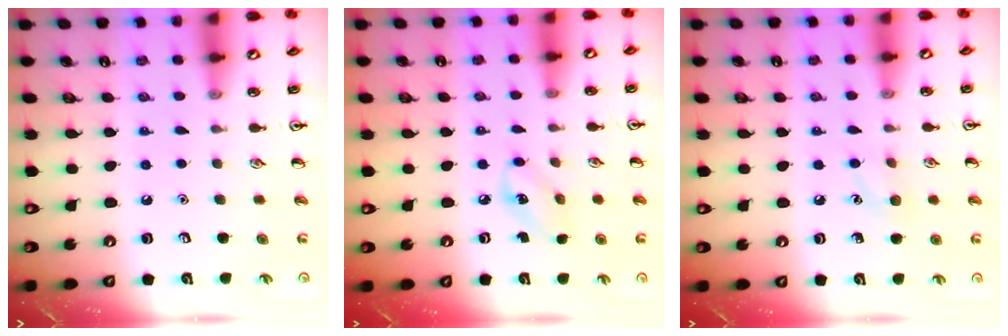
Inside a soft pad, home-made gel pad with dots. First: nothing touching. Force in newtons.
{"total": 3.7, "press": 3.5, "slide": 1.3}
{"total": 7.1, "press": 6.9, "slide": 1.8}